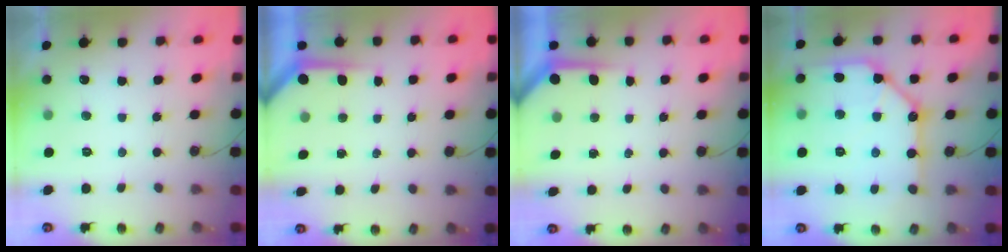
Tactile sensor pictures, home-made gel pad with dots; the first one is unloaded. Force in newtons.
{"total": 3.6, "press": 3.6, "slide": 0.4}
{"total": 3.8, "press": 3.7, "slide": 0.3}
{"total": 17.3, "press": 17.2, "slide": 1.8}